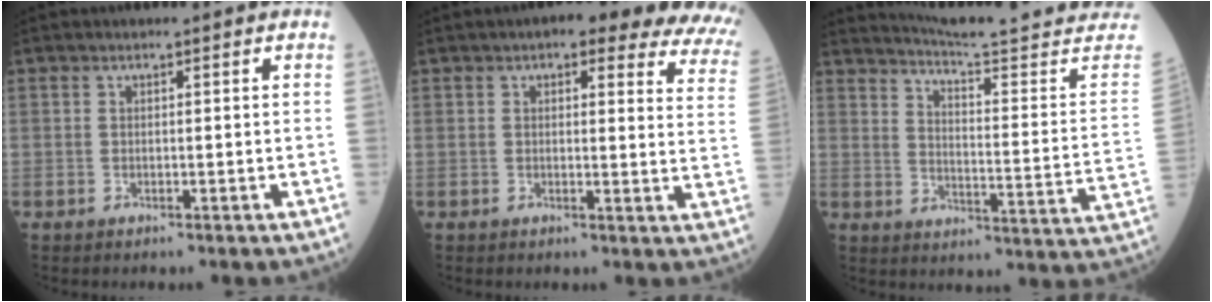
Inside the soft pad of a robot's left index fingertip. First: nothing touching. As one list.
[{"total": 17.9, "force": [15.2, 3.6, 8.8], "torque": [-0.088, -0.021, 0.146]}, {"total": 21.2, "force": [20.1, -2.0, 6.4], "torque": [-0.098, -0.119, 0.246]}]